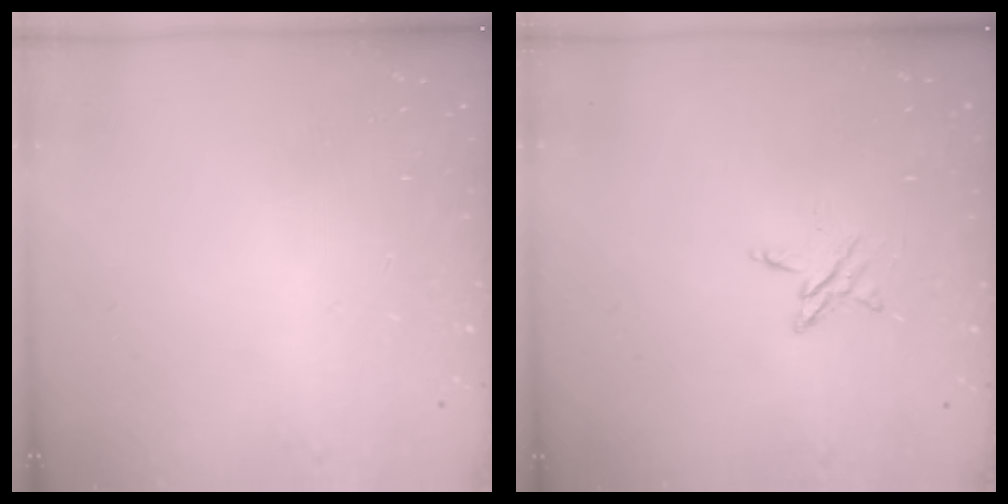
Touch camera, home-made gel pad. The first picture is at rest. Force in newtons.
{"total": 4.5, "press": 4.5, "slide": 0.5}